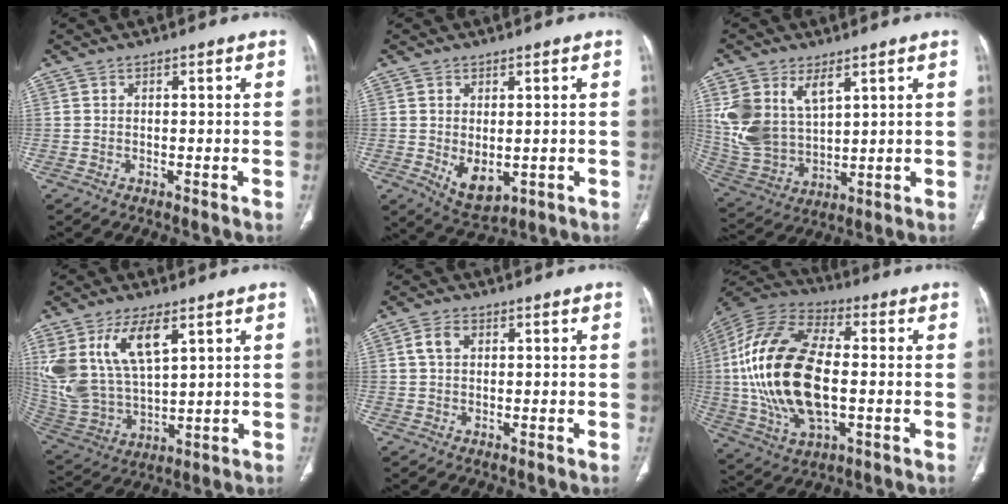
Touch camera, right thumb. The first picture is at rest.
{"total": 6.1, "force": [-0.8, 3.5, 4.9], "torque": [-0.072, -0.011, 0.007]}
{"total": 14.0, "force": [5.9, 8.3, 9.6], "torque": [-0.188, -0.017, 0.139]}
{"total": 17.5, "force": [7.8, 8.6, 13.0], "torque": [-0.260, -0.029, 0.167]}
{"total": 3.2, "force": [1.0, 2.2, 2.2], "torque": [-0.046, 0.008, 0.019]}
{"total": 24.8, "force": [-0.7, 12.7, 21.3], "torque": [-0.443, 0.005, -0.011]}